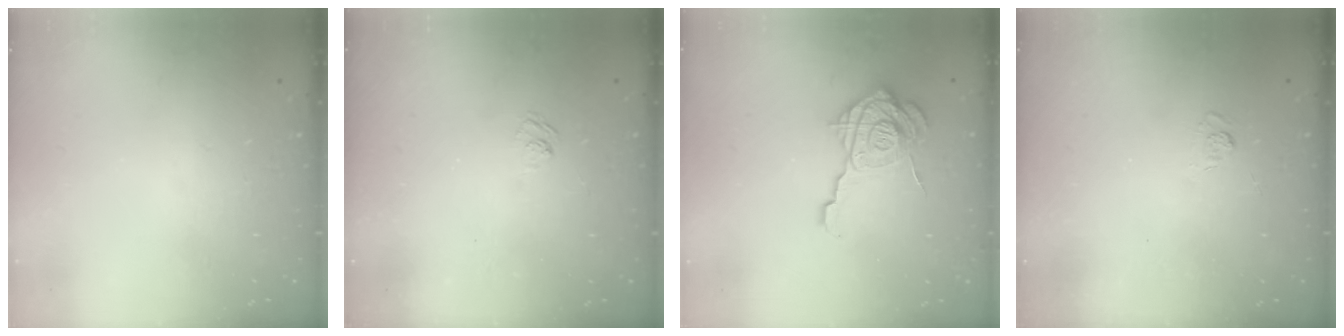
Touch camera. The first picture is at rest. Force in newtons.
{"total": 2.4, "press": 2.0, "slide": 1.3}
{"total": 18.2, "press": 18.1, "slide": 2.0}
{"total": 2.2, "press": 1.8, "slide": 1.3}